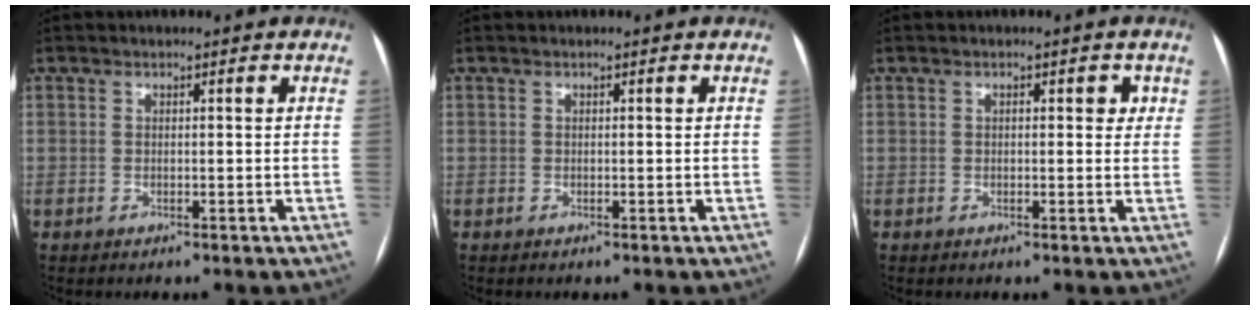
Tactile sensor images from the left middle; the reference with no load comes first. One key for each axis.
{"total": 0.0}
{"total": 2.7, "fx": 1.0, "fy": 1.3, "fz": 2.2, "tx": -0.024, "ty": 0.008, "tz": 0.007}